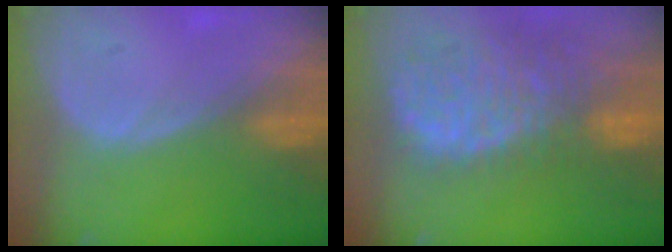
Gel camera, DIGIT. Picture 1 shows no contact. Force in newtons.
{"total": 13.7, "press": 11.1, "slide": 7.9}